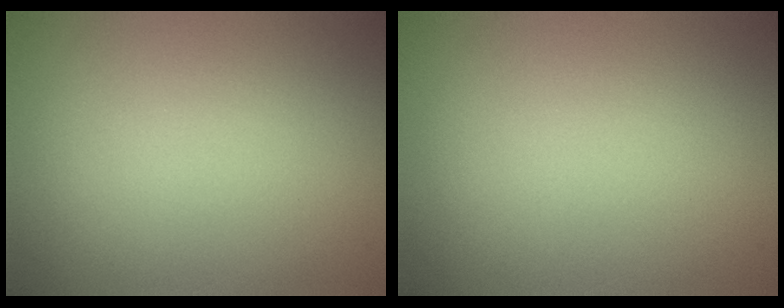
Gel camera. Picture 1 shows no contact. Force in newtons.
{"total": 0.0}